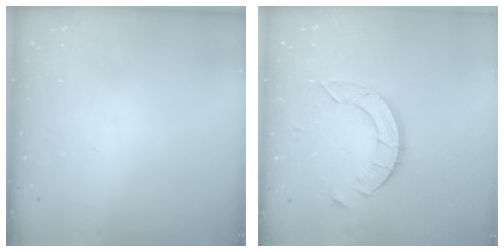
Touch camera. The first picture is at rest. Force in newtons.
{"total": 9.0, "press": 9.0, "slide": 0.7}